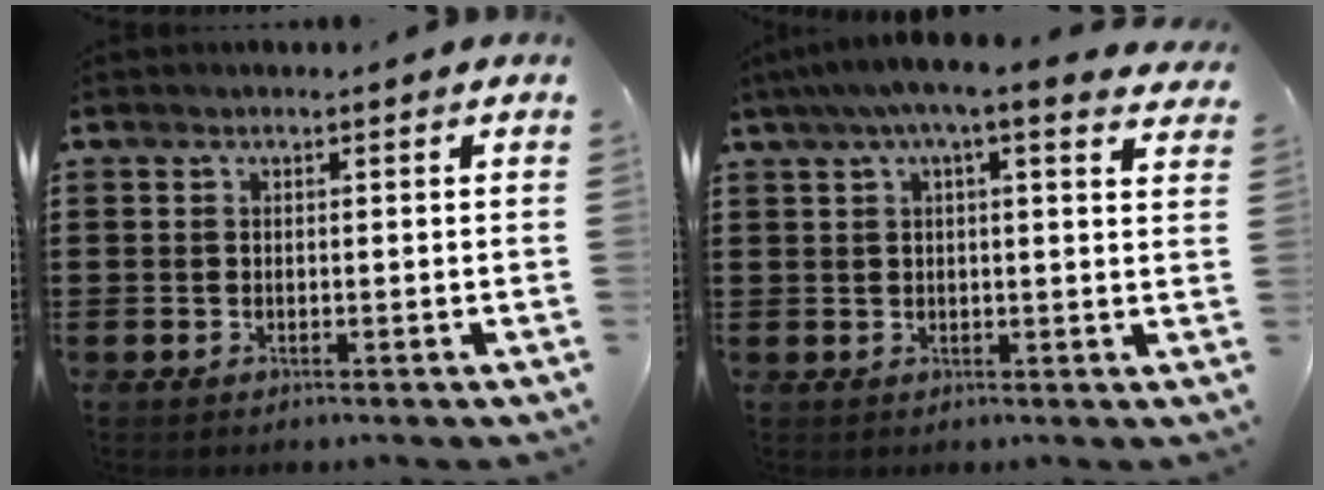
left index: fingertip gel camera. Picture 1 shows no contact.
{"total": 4.9, "force": [3.5, 0.4, 3.4], "torque": [-0.077, -0.003, 0.059]}